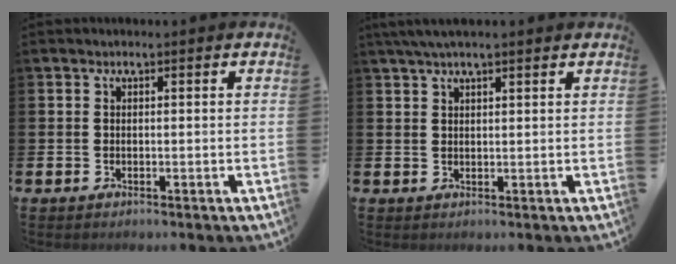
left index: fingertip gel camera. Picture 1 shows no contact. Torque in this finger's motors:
{"motor_torque": [0.19, -0.64, 0.74, 0.21]}